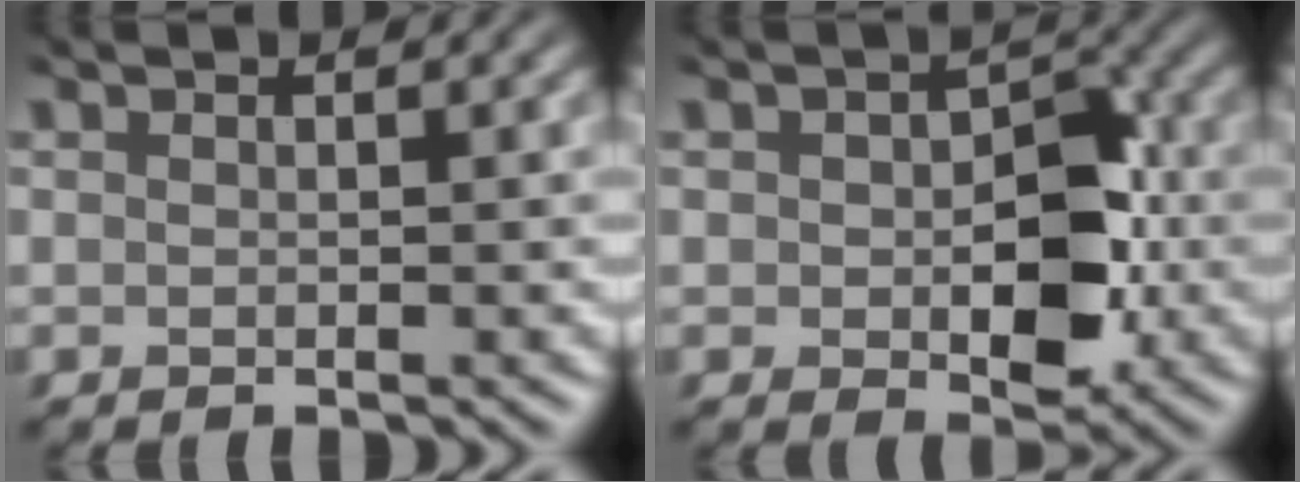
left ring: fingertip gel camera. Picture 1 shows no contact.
{"total": 6.2, "force": [-1.2, 3.9, 4.7], "torque": [-0.077, -0.005, -0.016]}